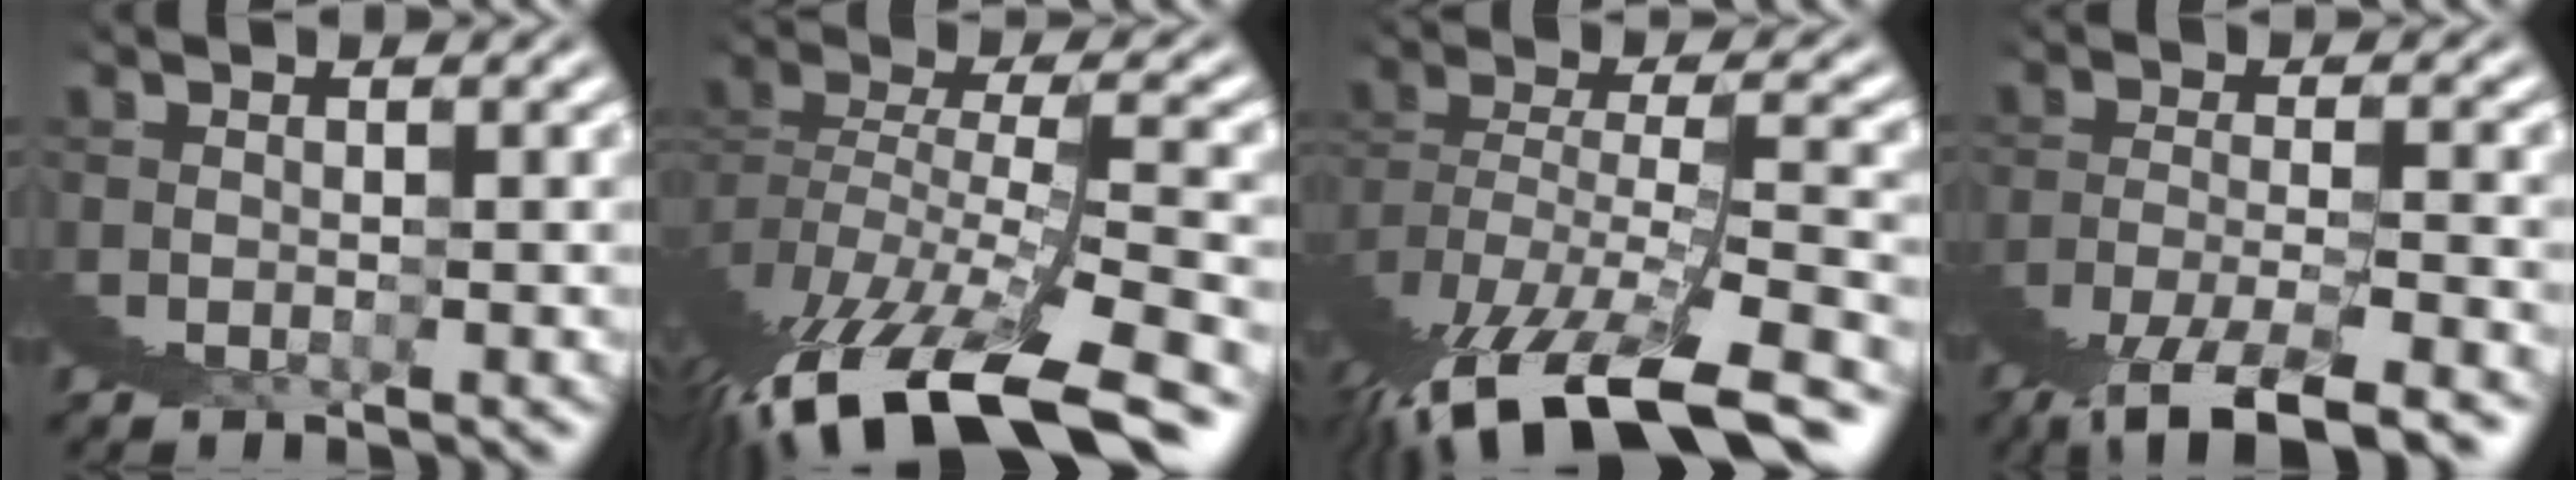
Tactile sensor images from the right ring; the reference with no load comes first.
{"total": 5.1, "force": [-1.2, 1.0, 4.9], "torque": [-0.102, 0.008, -0.017]}
{"total": 6.9, "force": [-3.1, 3.2, 5.3], "torque": [-0.115, -0.008, -0.044]}
{"total": 3.1, "force": [-1.8, 0.0, 2.6], "torque": [-0.060, 0.011, -0.032]}